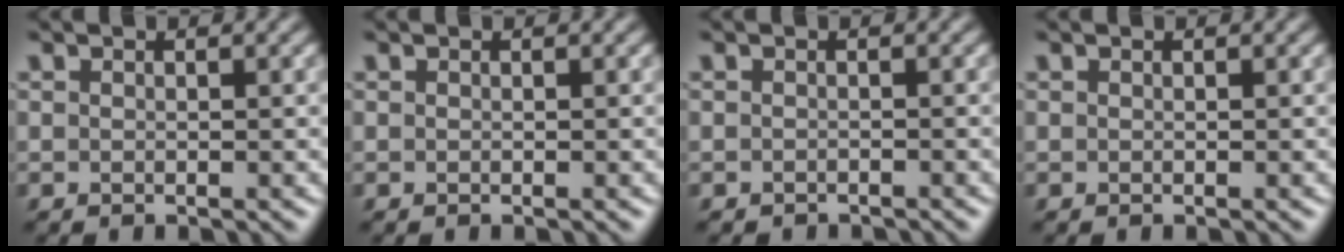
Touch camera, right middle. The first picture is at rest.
{"total": 0.0}
{"total": 0.9, "force": [-0.9, 0.2, 0.0], "torque": [0.002, -0.006, -0.016]}
{"total": 0.0}